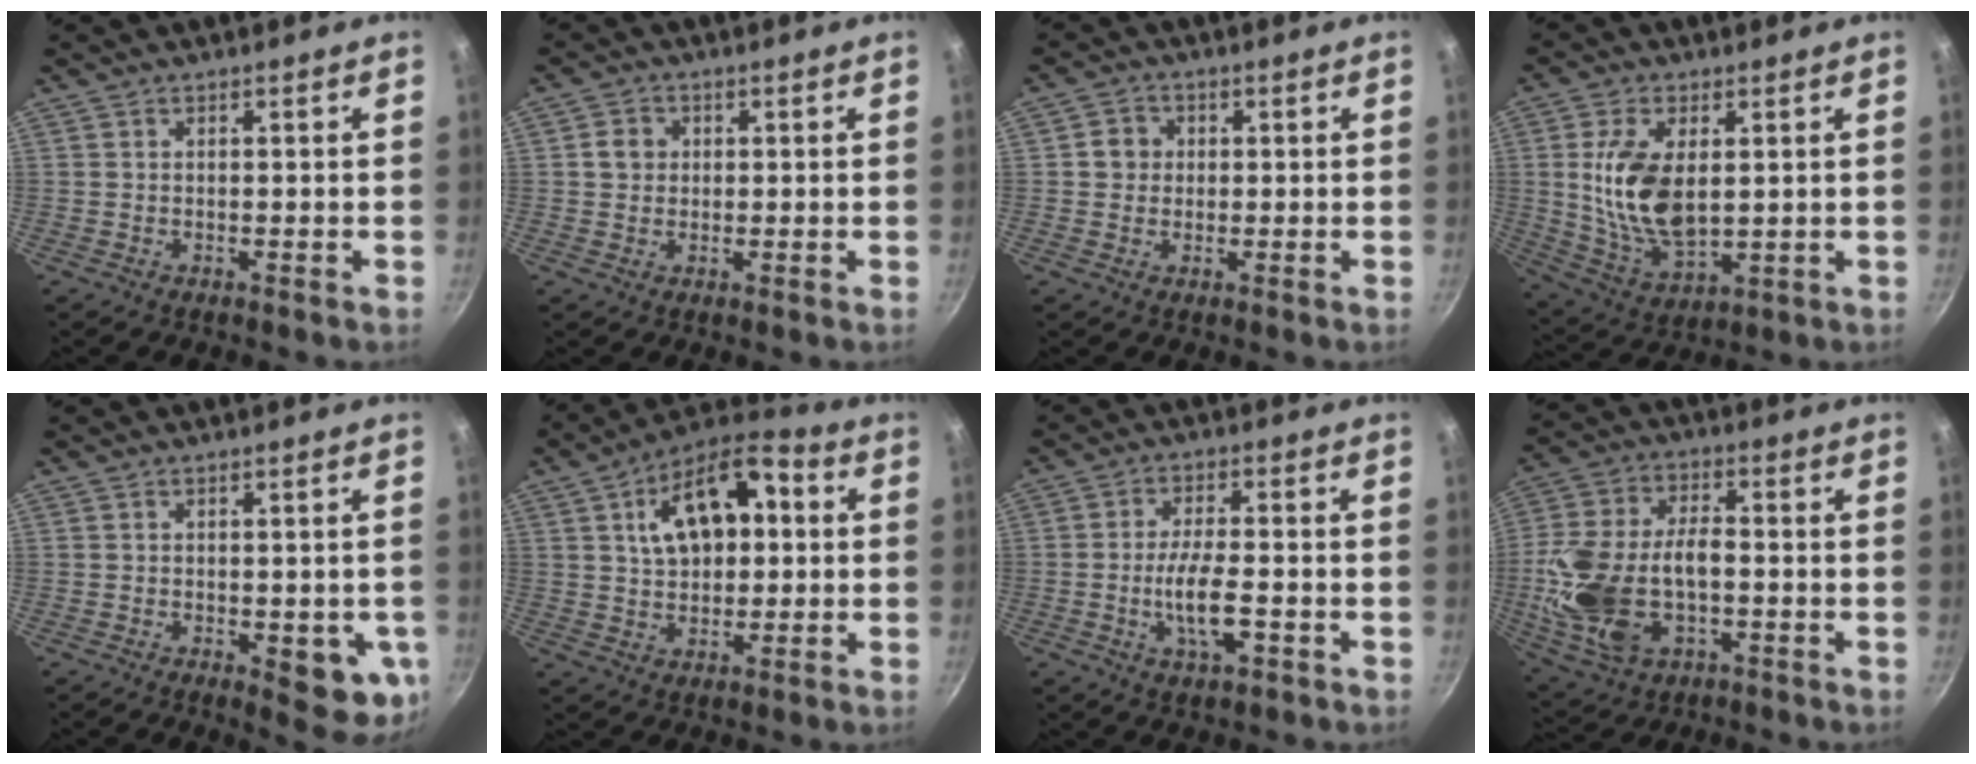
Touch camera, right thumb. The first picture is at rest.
{"total": 3.5, "force": [0.5, 3.2, 1.4], "torque": [-0.012, 0.003, 0.007]}
{"total": 3.9, "force": [0.4, 3.6, 1.3], "torque": [-0.002, 0.005, 0.003]}
{"total": 13.8, "force": [1.9, 7.4, 11.5], "torque": [-0.215, -0.018, 0.048]}
{"total": 8.9, "force": [-2.7, 3.7, 7.6], "torque": [-0.069, -0.004, -0.024]}
{"total": 15.7, "force": [3.5, 8.7, 12.6], "torque": [-0.177, 0.020, 0.049]}
{"total": 7.7, "force": [-2.1, 3.0, 6.7], "torque": [-0.126, 0.007, -0.037]}
{"total": 18.9, "force": [-3.1, 10.8, 15.2], "torque": [-0.320, 0.016, -0.046]}